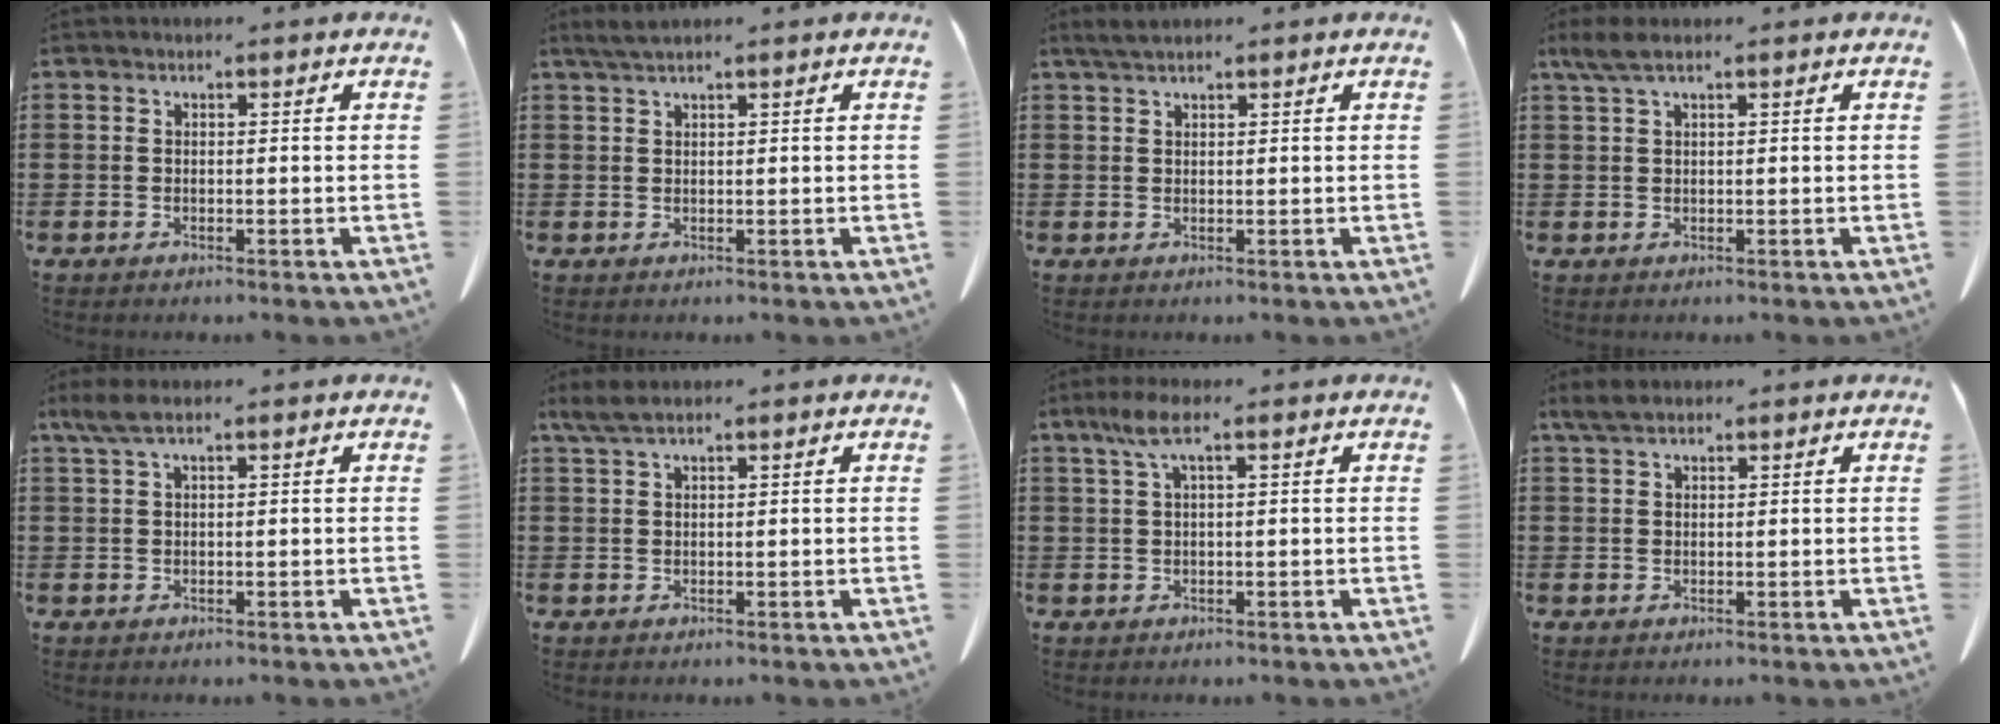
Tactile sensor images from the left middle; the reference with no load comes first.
{"total": 1.9, "force": [1.5, 0.0, 1.2], "torque": [-0.027, 0.000, 0.028]}
{"total": 2.0, "force": [1.6, 0.3, 1.2], "torque": [-0.027, 0.001, 0.029]}
{"total": 2.8, "force": [1.7, 0.6, 2.1], "torque": [-0.053, -0.002, 0.029]}
{"total": 2.6, "force": [1.4, 0.6, 2.1], "torque": [-0.052, -0.001, 0.023]}
{"total": 2.8, "force": [1.8, 0.6, 2.0], "torque": [-0.043, 0.001, 0.034]}
{"total": 4.2, "force": [1.5, 0.9, 3.8], "torque": [-0.085, 0.002, 0.024]}
{"total": 2.7, "force": [2.0, 0.9, 1.7], "torque": [-0.038, 0.005, 0.038]}